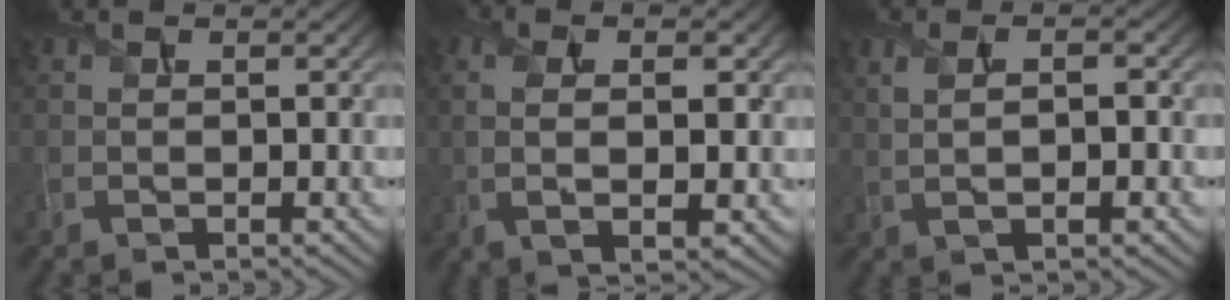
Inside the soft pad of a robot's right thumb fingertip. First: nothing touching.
{"total": 6.0, "force": [0.3, 1.9, 5.7], "torque": [-0.118, -0.001, 0.007]}
{"total": 3.9, "force": [0.3, 1.1, 3.7], "torque": [-0.067, -0.002, 0.004]}